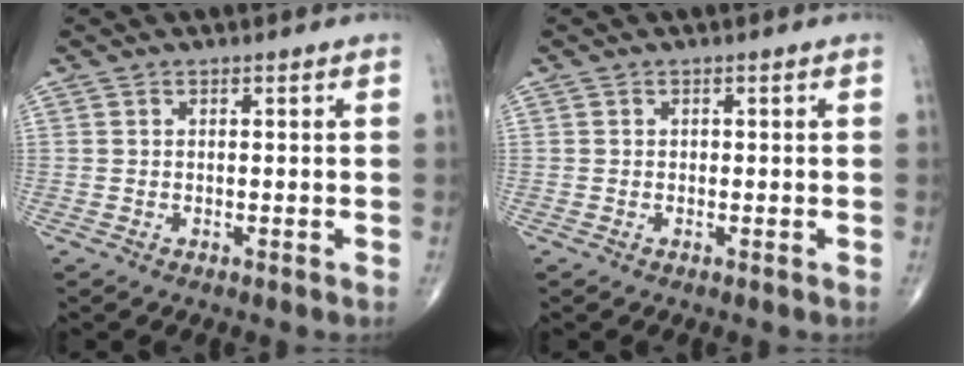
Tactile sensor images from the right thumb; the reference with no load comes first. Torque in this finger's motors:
{"motor_torque": [0.15, -0.02, 0.29, -0.08, 0.02]}